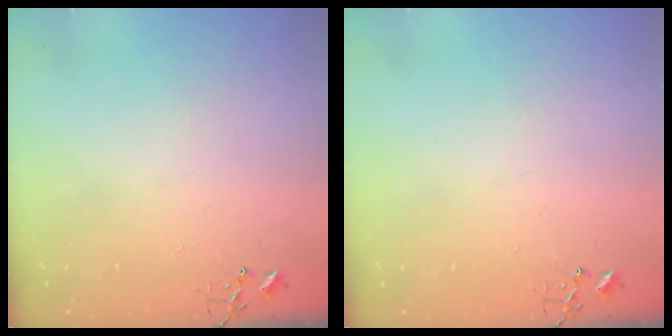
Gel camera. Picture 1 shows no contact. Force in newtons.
{"total": 0.0}